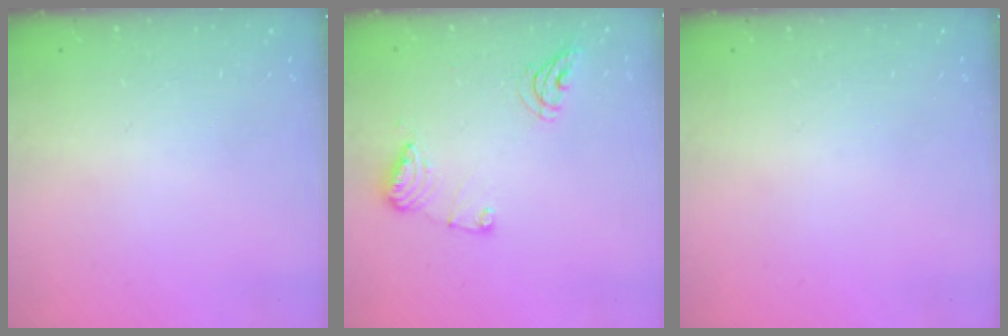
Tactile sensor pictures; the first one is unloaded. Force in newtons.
{"total": 9.4, "press": 9.4, "slide": 0.3}
{"total": 0.0}